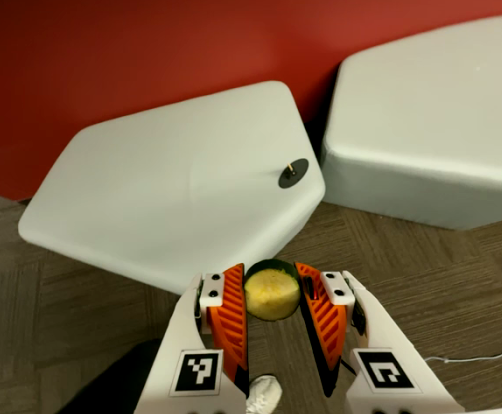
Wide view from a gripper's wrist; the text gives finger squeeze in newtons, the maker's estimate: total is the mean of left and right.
{"total": 12.2, "left": 12.9, "right": 11.5}